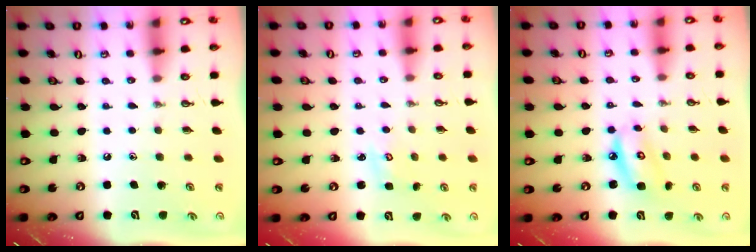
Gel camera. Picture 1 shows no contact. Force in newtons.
{"total": 1.7, "press": 1.7, "slide": 0.2}
{"total": 7.8, "press": 7.8, "slide": 0.8}